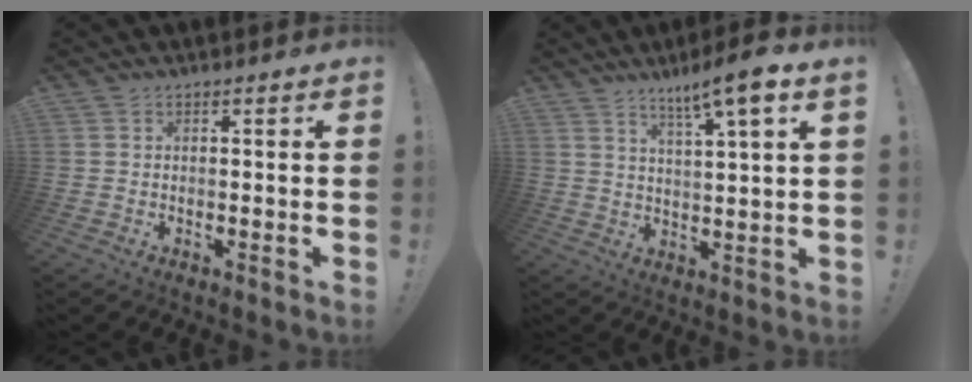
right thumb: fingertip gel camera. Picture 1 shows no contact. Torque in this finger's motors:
{"motor_torque": [-0.11, 0.09, 0.56, 0.44, 0.19]}